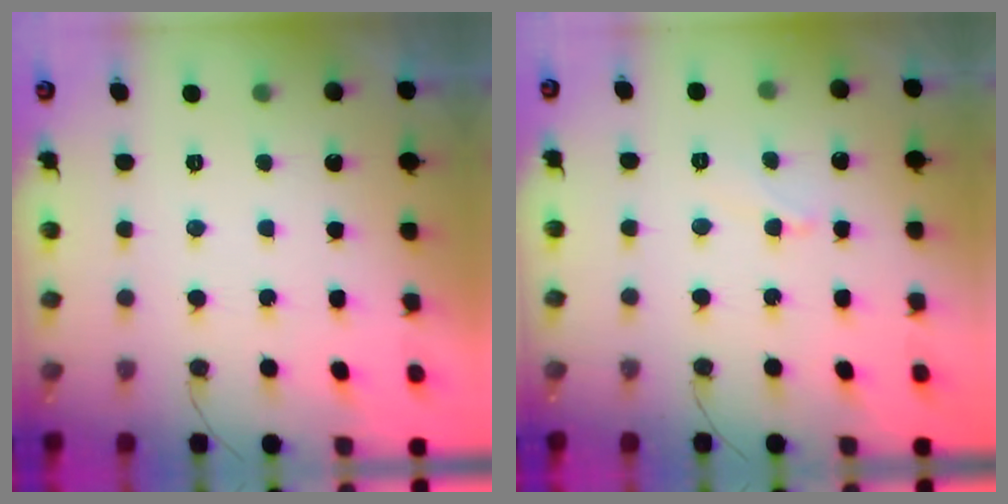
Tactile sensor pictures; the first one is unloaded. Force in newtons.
{"total": 4.1, "press": 4.1, "slide": 0.5}